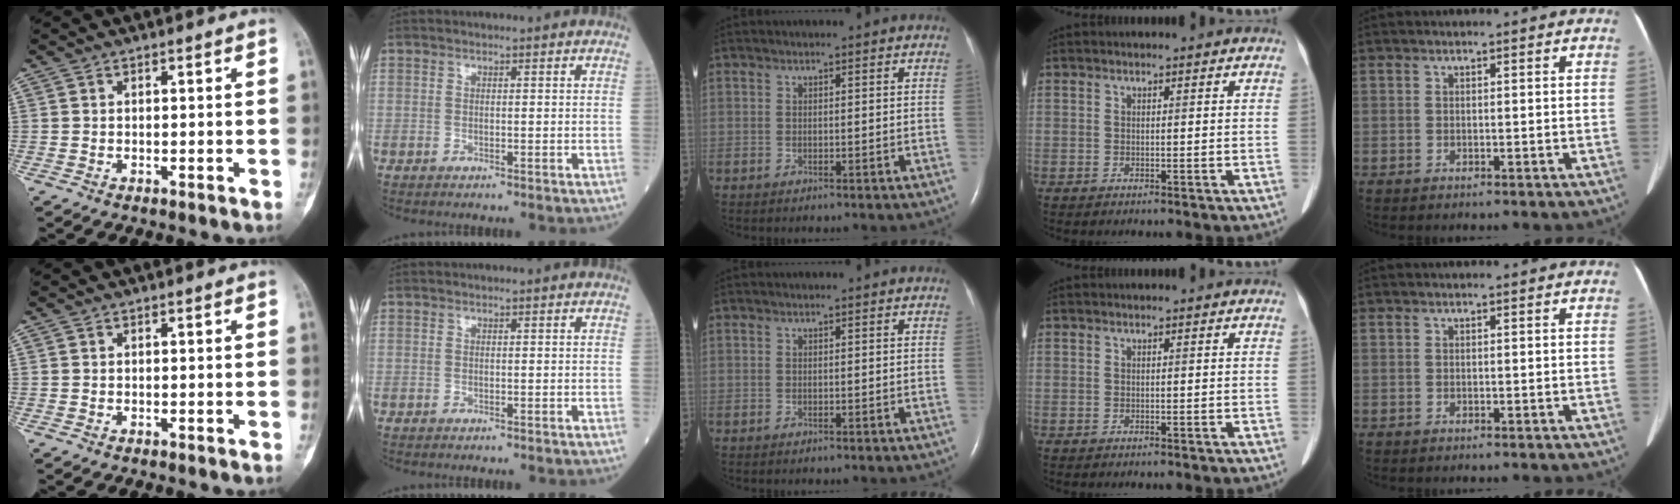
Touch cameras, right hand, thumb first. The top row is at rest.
{}